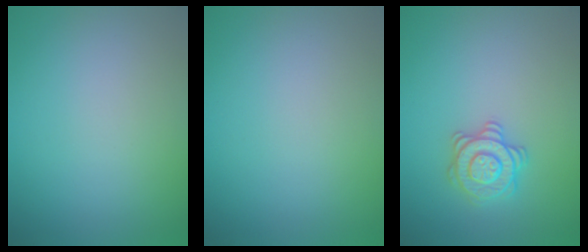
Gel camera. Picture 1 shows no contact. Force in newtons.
{"total": 0.0}
{"total": 2.8, "press": 2.8, "slide": 0.4}